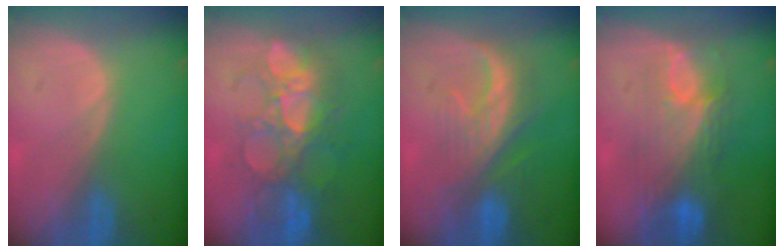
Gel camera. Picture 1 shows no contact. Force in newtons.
{"total": 9.3, "press": 9.0, "slide": 2.6}
{"total": 8.1, "press": 7.7, "slide": 2.5}
{"total": 9.1, "press": 8.5, "slide": 3.4}